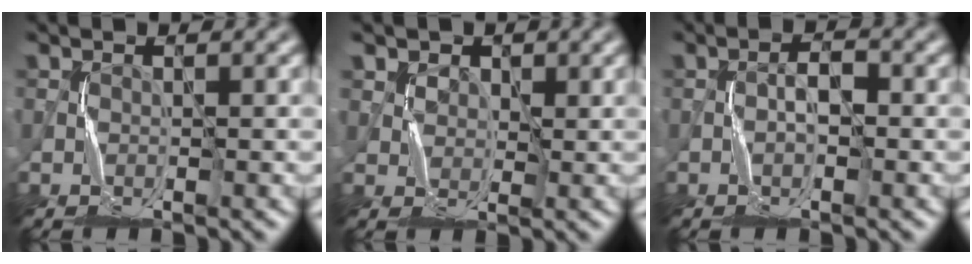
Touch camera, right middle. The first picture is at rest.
{"total": 2.9, "force": [1.7, 2.2, 1.0], "torque": [-0.042, -0.006, 0.038]}
{"total": 2.0, "force": [-0.4, 0.8, 1.8], "torque": [-0.024, 0.002, -0.010]}